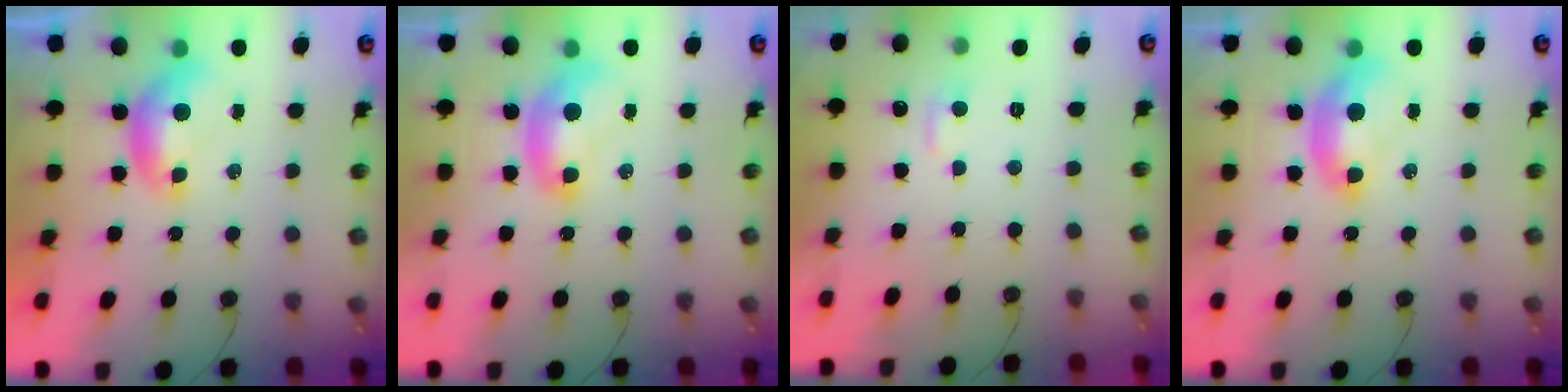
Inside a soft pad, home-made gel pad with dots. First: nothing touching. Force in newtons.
{"total": 2.2, "press": 2.2, "slide": 0.1}
{"total": 2.5, "press": 2.5, "slide": 0.5}
{"total": 2.5, "press": 2.5, "slide": 0.6}